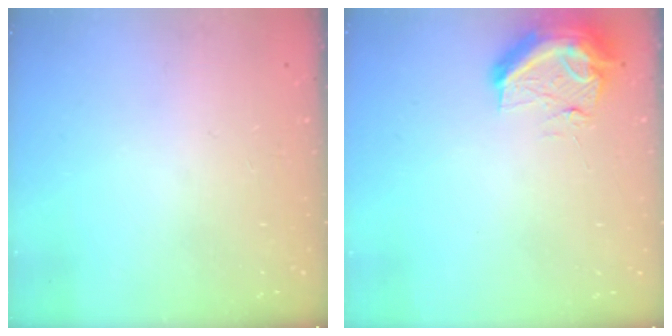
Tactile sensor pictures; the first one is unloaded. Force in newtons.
{"total": 20.4, "press": 13.8, "slide": 15.0}